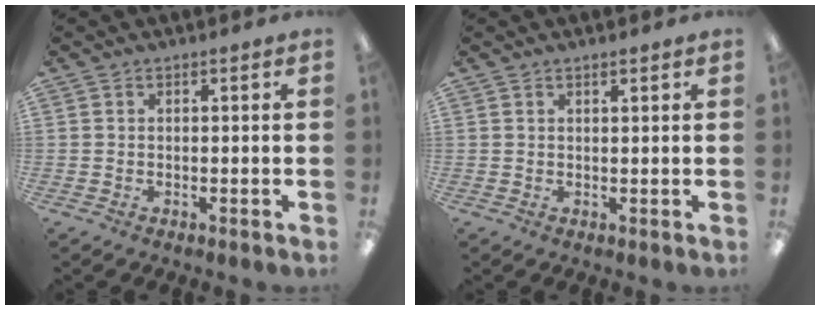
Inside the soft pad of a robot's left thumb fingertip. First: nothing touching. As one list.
[{"total": 1.2, "force": [1.1, 0.2, 0.6], "torque": [-0.013, -0.001, 0.019]}]